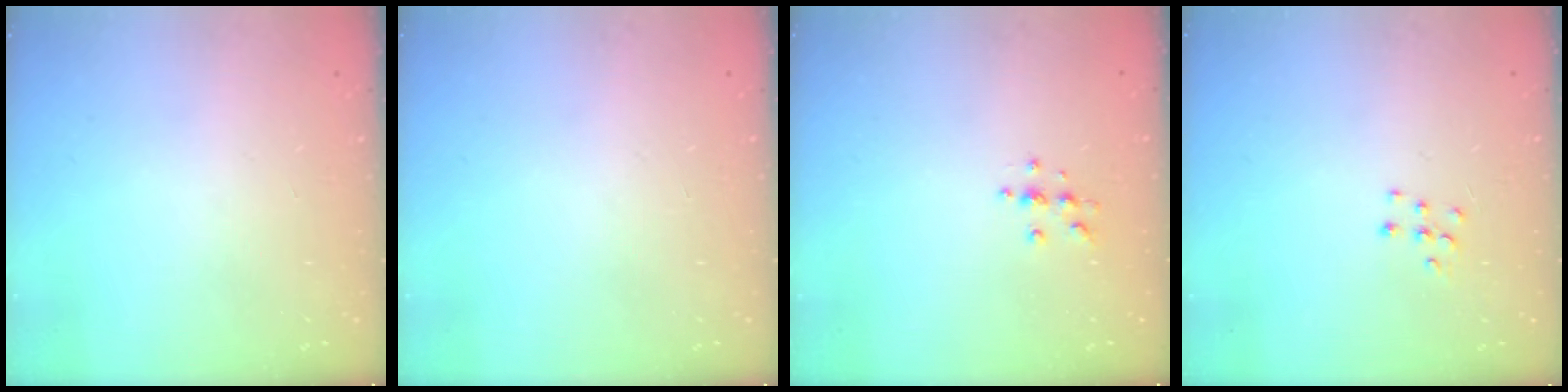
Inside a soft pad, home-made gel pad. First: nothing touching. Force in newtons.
{"total": 0.0}
{"total": 4.7, "press": 4.6, "slide": 0.5}
{"total": 5.3, "press": 5.3, "slide": 0.5}